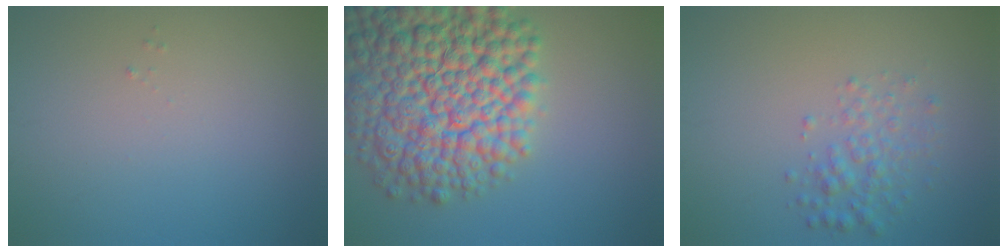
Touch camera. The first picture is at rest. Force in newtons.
{"total": 14.5, "press": 14.5, "slide": 0.6}
{"total": 2.4, "press": 2.4, "slide": 0.1}